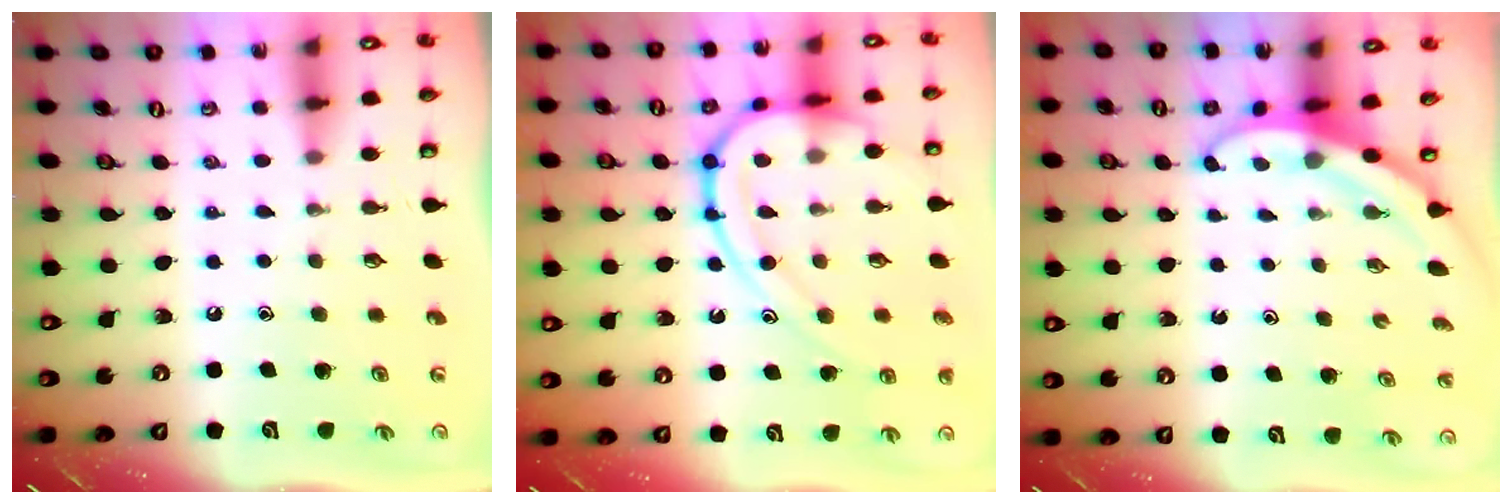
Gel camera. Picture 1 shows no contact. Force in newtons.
{"total": 16.1, "press": 16.0, "slide": 1.3}
{"total": 3.0, "press": 3.0, "slide": 0.2}